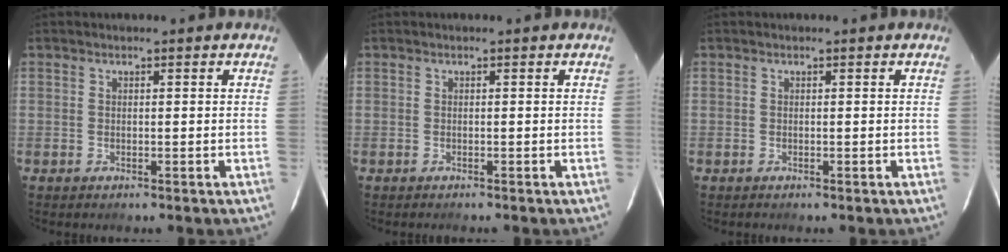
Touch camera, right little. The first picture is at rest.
{"total": 0.0}
{"total": 0.0}